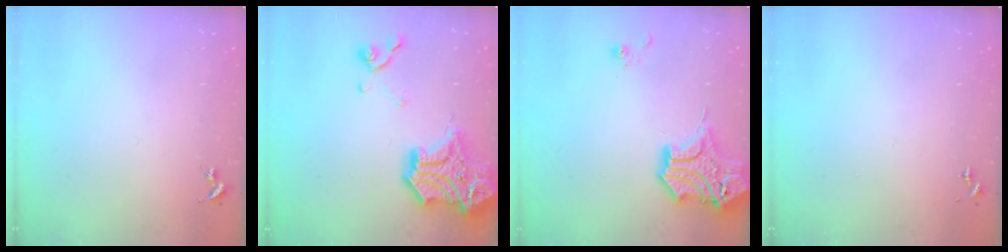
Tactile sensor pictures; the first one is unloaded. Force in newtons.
{"total": 23.2, "press": 23.1, "slide": 2.7}
{"total": 15.0, "press": 14.7, "slide": 2.7}
{"total": 0.0}